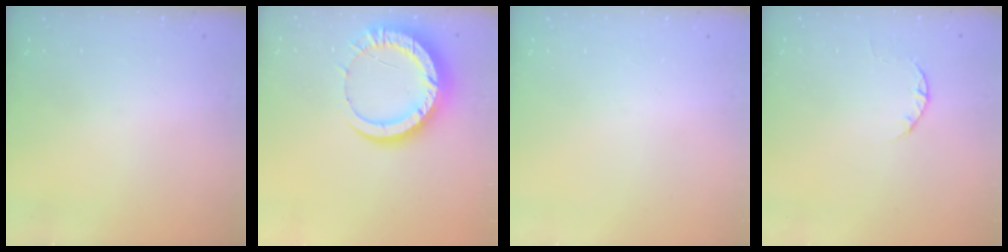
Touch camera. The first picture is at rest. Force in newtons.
{"total": 13.7, "press": 13.6, "slide": 1.4}
{"total": 0.0}
{"total": 2.4, "press": 2.4, "slide": 0.4}